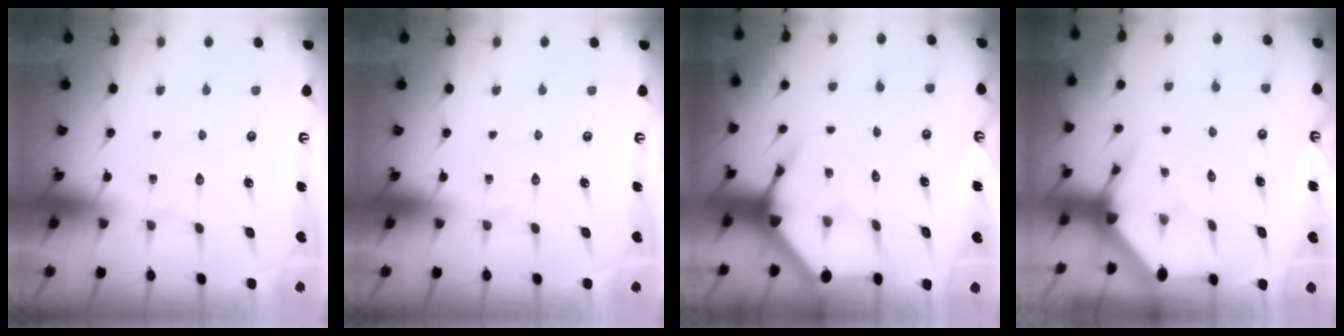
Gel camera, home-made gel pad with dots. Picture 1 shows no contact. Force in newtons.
{"total": 0.0}
{"total": 5.0, "press": 5.0, "slide": 0.6}
{"total": 4.1, "press": 4.0, "slide": 0.3}